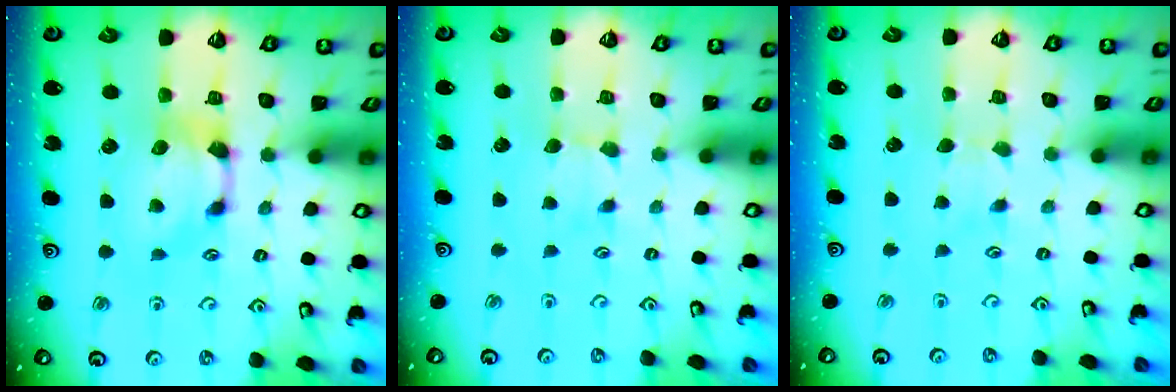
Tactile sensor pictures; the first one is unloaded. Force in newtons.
{"total": 2.3, "press": 2.3, "slide": 0.4}
{"total": 2.6, "press": 2.6, "slide": 0.4}